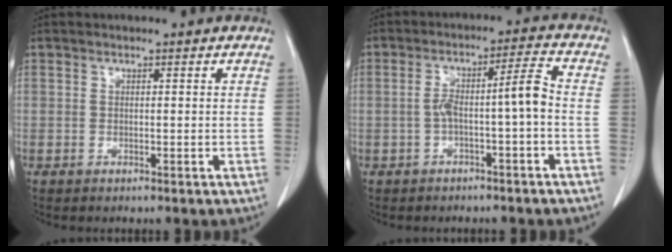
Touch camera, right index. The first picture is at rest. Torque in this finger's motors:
{"motor_torque": [0.57, -0.11, 0.21, 0.07]}